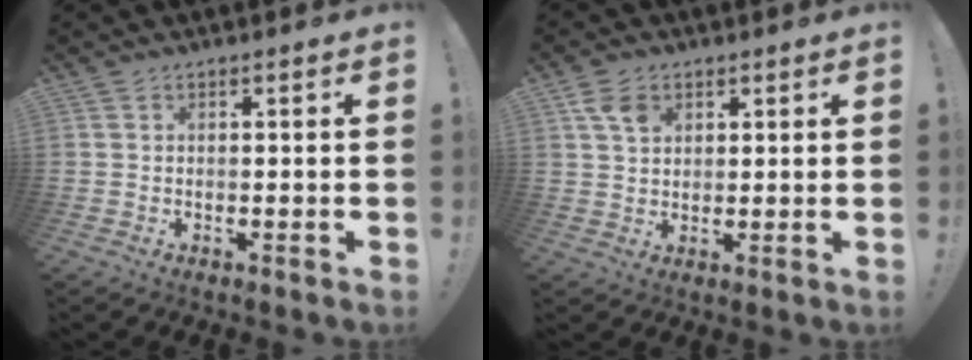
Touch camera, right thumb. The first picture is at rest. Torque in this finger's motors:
{"motor_torque": [0.67, 0.90, 0.70, 0.19, -0.01]}